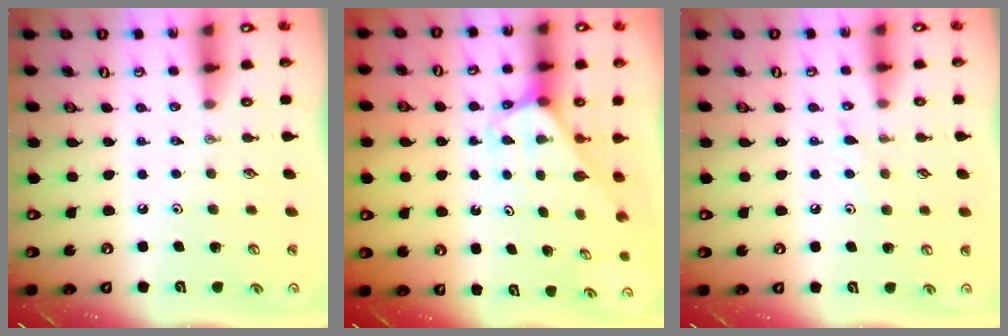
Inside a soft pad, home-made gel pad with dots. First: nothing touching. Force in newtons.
{"total": 2.4, "press": 2.4, "slide": 0.2}
{"total": 6.1, "press": 6.1, "slide": 0.7}